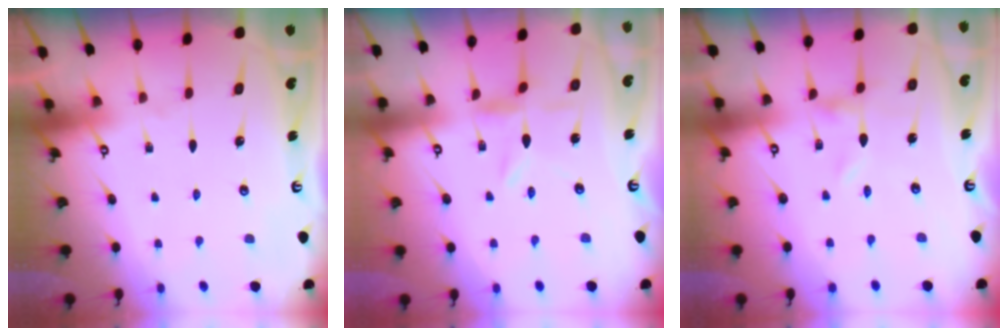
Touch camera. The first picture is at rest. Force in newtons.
{"total": 1.4, "press": 1.4, "slide": 0.3}
{"total": 0.0}